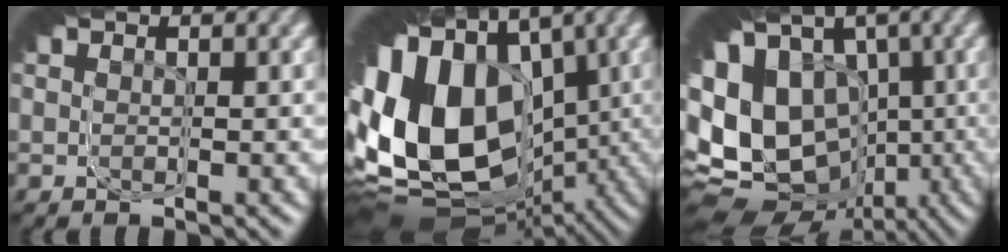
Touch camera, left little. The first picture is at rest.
{"total": 24.8, "force": [-4.4, 15.4, 18.9], "torque": [-0.283, -0.009, -0.065]}
{"total": 17.3, "force": [-4.2, 11.2, 12.6], "torque": [-0.170, -0.024, -0.062]}